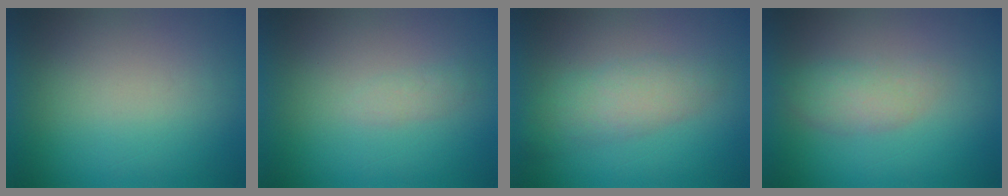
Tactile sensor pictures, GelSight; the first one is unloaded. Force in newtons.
{"total": 1.4}
{"total": 3.1}
{"total": 3.9}